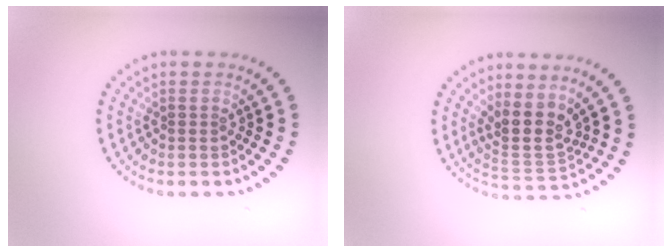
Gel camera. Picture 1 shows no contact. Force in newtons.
{"total": 3.8, "press": 3.0, "slide": 2.3}